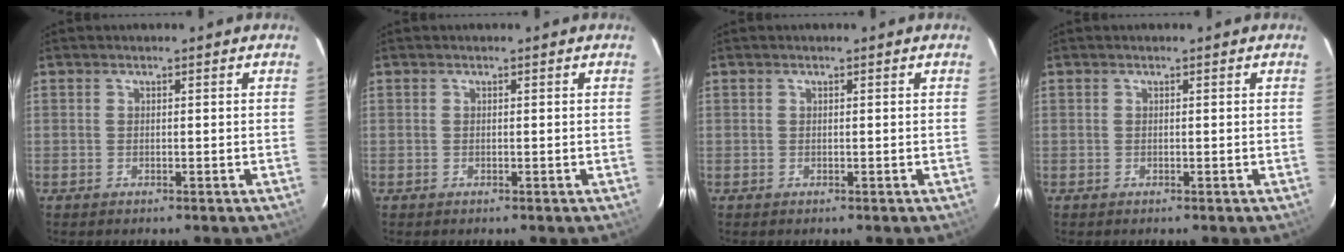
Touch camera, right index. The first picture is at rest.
{"total": 0.0}
{"total": 0.0}
{"total": 0.0}